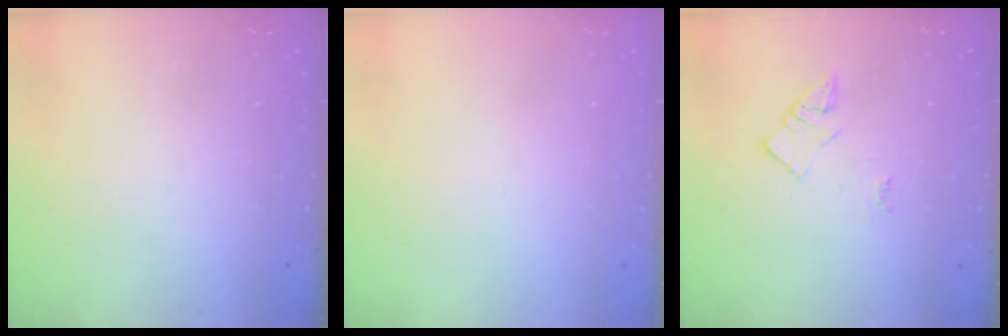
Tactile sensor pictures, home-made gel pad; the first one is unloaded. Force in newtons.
{"total": 1.5, "press": 1.5, "slide": 0.1}
{"total": 3.0, "press": 3.0, "slide": 0.4}